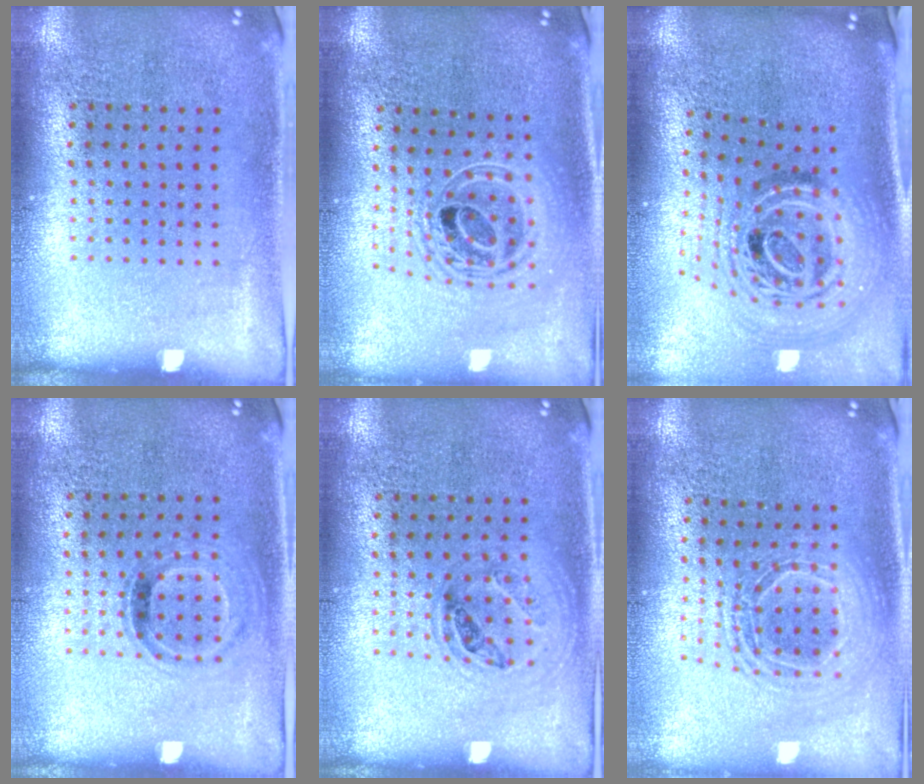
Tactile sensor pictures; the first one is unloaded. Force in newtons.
{"total": 2.1, "press": 1.6, "slide": 1.3}
{"total": 2.3, "press": 1.7, "slide": 1.5}
{"total": 0.8, "press": 0.7, "slide": 0.4}
{"total": 1.1, "press": 1.0, "slide": 0.4}
{"total": 1.9, "press": 1.5, "slide": 1.1}